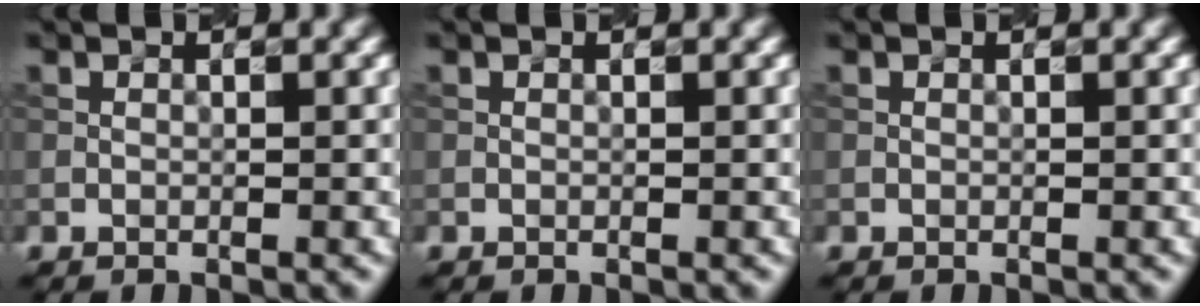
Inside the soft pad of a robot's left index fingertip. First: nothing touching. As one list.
[{"total": 0.0}, {"total": 0.0}]